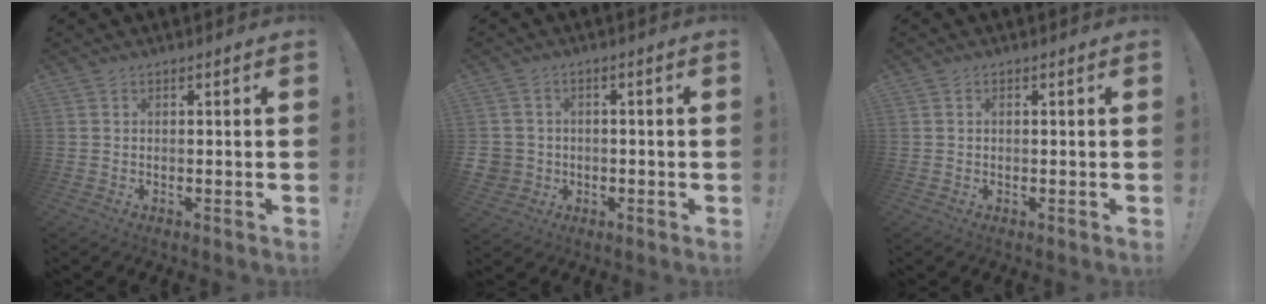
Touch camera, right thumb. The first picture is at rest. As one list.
[{"total": 5.3, "force": [-0.8, 5.1, 1.4], "torque": [-0.028, 0.009, -0.014]}, {"total": 0.7, "force": [-0.3, 0.5, 0.3], "torque": [-0.007, 0.002, -0.006]}]